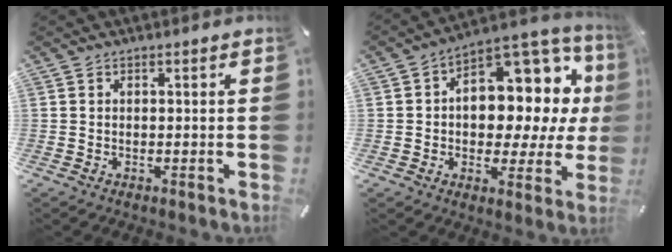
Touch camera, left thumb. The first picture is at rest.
{"total": 13.2, "force": [3.0, 9.2, 9.1], "torque": [-0.109, -0.042, 0.051]}